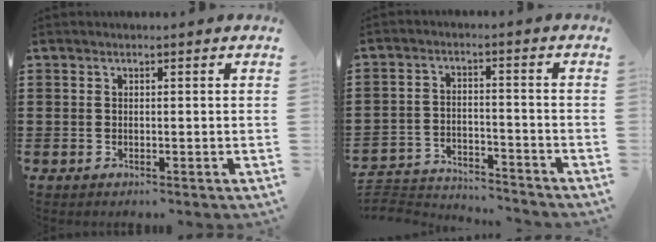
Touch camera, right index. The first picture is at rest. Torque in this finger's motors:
{"motor_torque": [-2.13, 0.00, -1.05, -0.21]}